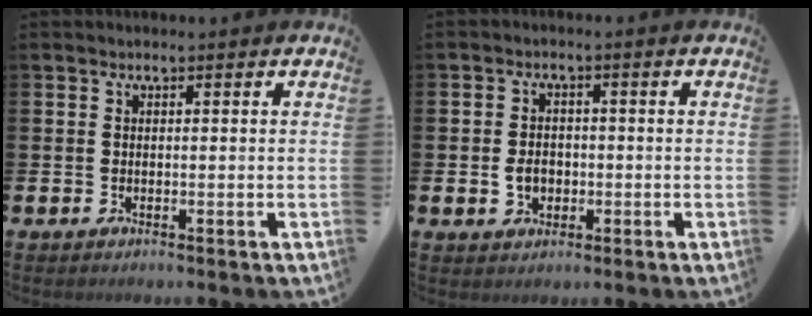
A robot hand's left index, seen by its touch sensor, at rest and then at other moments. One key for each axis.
{"total": 3.1, "fx": -0.7, "fy": 2.4, "fz": 1.8, "tx": -0.027, "ty": 0.001, "tz": -0.017}